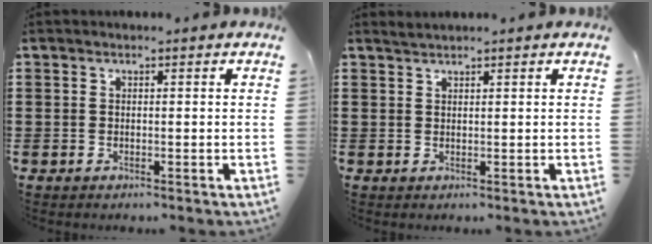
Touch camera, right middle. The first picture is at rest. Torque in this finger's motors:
{"motor_torque": [0.08, -0.30, -0.02, -0.02]}